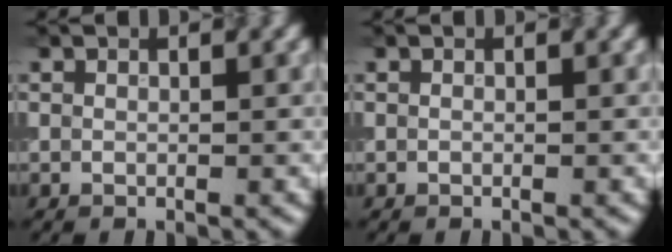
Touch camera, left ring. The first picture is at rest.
{"total": 0.0}